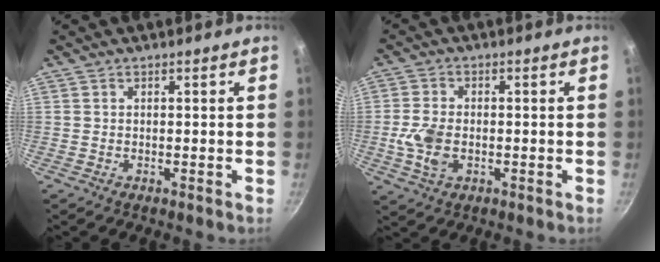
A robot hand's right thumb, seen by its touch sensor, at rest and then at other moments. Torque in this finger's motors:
{"motor_torque": [1.71, 1.00, 1.13, -0.11, 0.08]}